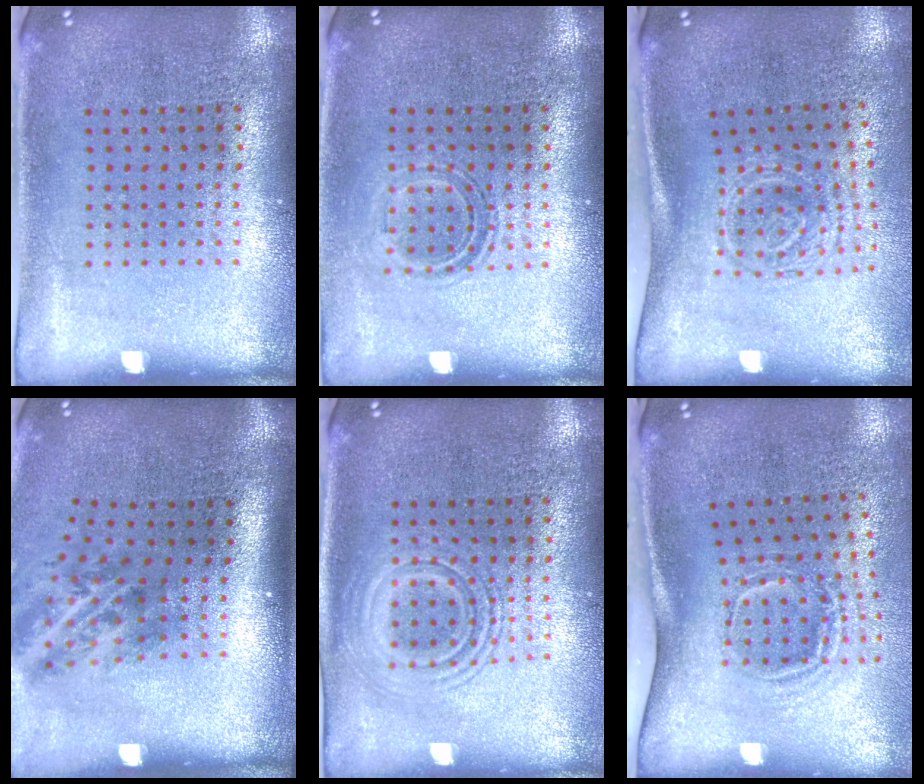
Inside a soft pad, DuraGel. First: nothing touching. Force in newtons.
{"total": 1.1, "press": 0.9, "slide": 0.7}
{"total": 1.7, "press": 1.2, "slide": 1.2}
{"total": 2.1, "press": 1.3, "slide": 1.6}
{"total": 2.7, "press": 2.6, "slide": 0.4}
{"total": 1.9, "press": 1.2, "slide": 1.5}